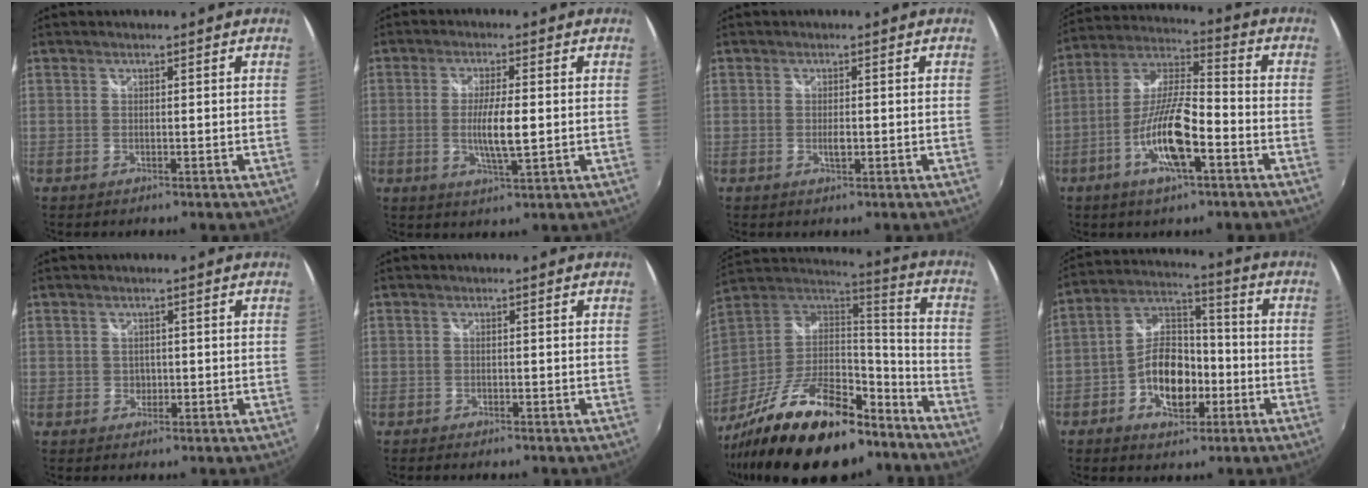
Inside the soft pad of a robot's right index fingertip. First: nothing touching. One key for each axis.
{"total": 6.5, "fx": -0.6, "fy": 1.0, "fz": 6.4, "tx": -0.117, "ty": -0.010, "tz": -0.010}
{"total": 1.7, "fx": -0.4, "fy": 0.8, "fz": 1.4, "tx": -0.025, "ty": -0.003, "tz": -0.007}
{"total": 13.4, "fx": -5.7, "fy": 3.4, "fz": 11.6, "tx": -0.240, "ty": -0.004, "tz": -0.110}
{"total": 1.6, "fx": -0.2, "fy": 1.5, "fz": 0.4, "tx": -0.003, "ty": -0.001, "tz": -0.003}
{"total": 1.7, "fx": -1.4, "fy": 0.6, "fz": 0.6, "tx": -0.016, "ty": -0.009, "tz": -0.025}
{"total": 29.3, "fx": -19.4, "fy": 12.1, "fz": 18.3, "tx": -0.341, "ty": -0.009, "tz": -0.298}
{"total": 11.8, "fx": -4.5, "fy": 7.4, "fz": 8.1, "tx": -0.158, "ty": 0.031, "tz": -0.070}